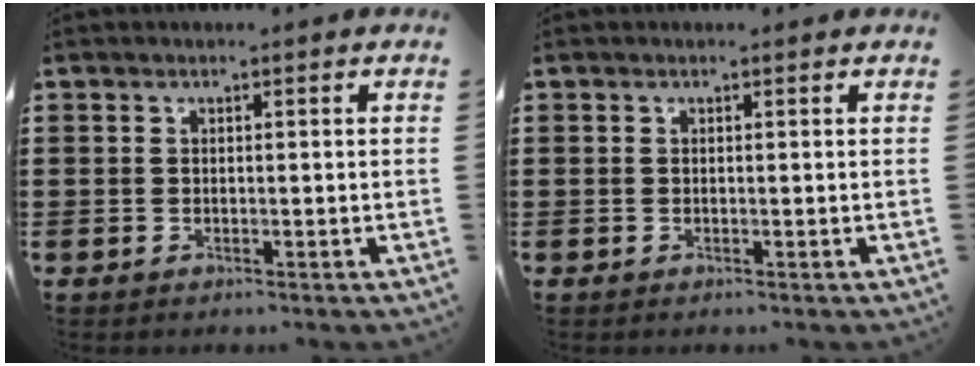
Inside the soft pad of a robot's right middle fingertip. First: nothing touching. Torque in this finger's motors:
{"motor_torque": [0.05, -0.06, 0.13, -0.01]}